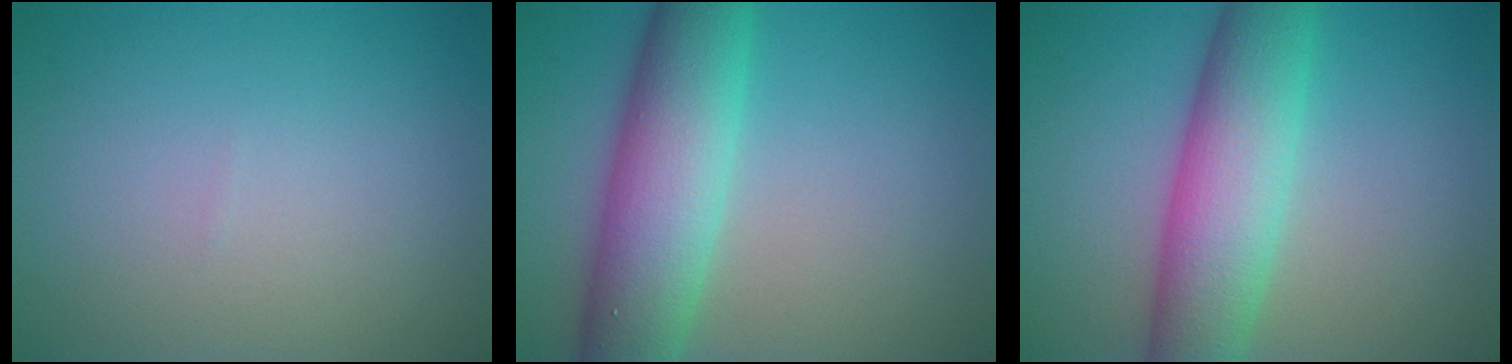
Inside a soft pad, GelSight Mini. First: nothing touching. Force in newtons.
{"total": 8.6, "press": 8.6, "slide": 0.4}
{"total": 7.8, "press": 7.8, "slide": 0.1}